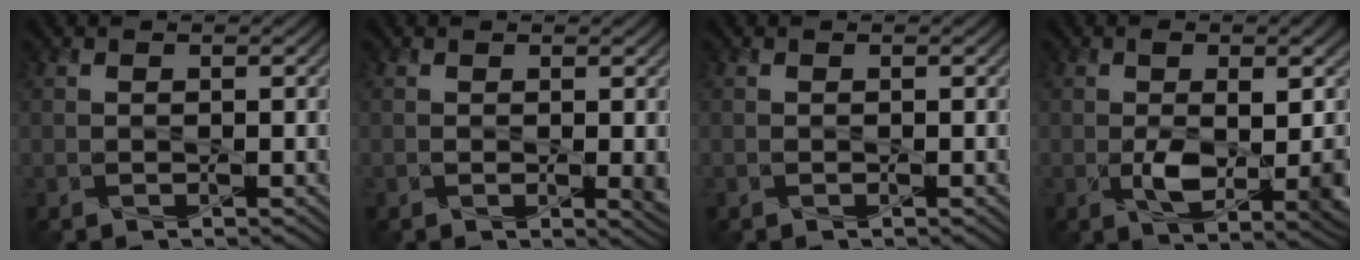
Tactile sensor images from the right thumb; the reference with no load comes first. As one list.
[{"total": 2.2, "force": [0.2, 0.4, 2.1], "torque": [-0.031, -0.004, 0.005]}, {"total": 0.0}, {"total": 8.6, "force": [-0.6, 3.6, 7.8], "torque": [-0.132, -0.017, 0.002]}]